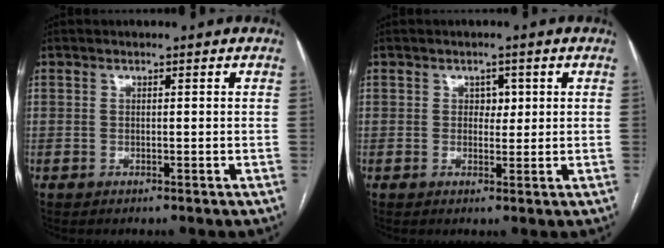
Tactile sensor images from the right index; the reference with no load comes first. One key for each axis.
{"total": 2.0, "fx": 0.6, "fy": 1.5, "fz": 1.3, "tx": -0.013, "ty": 0.004, "tz": 0.009}